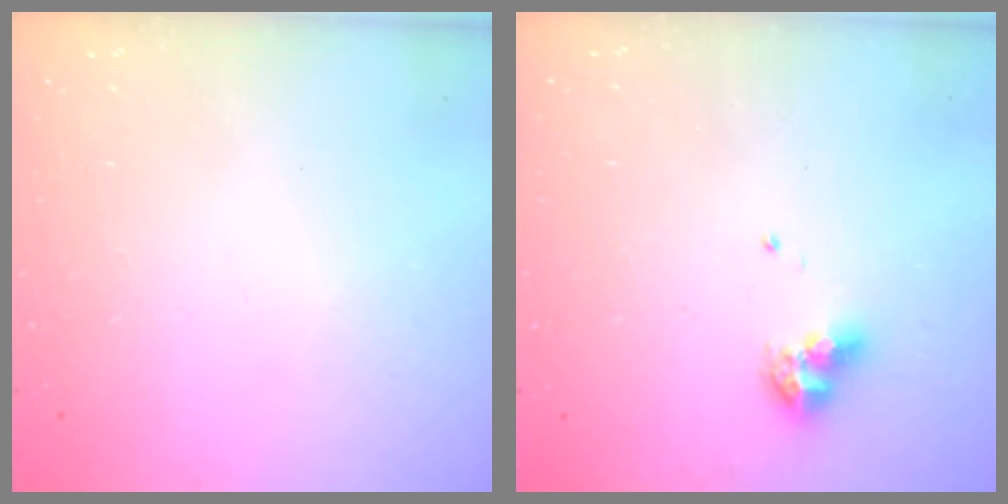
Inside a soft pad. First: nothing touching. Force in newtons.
{"total": 8.5, "press": 8.4, "slide": 0.9}